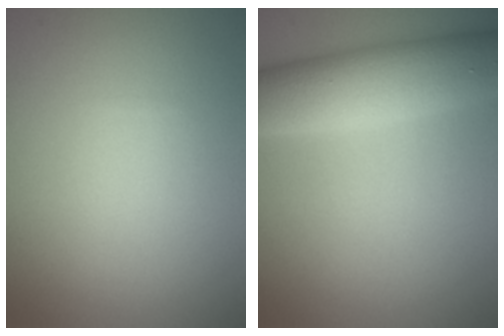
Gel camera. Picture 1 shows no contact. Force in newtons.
{"total": 7.5, "press": 7.5, "slide": 0.1}